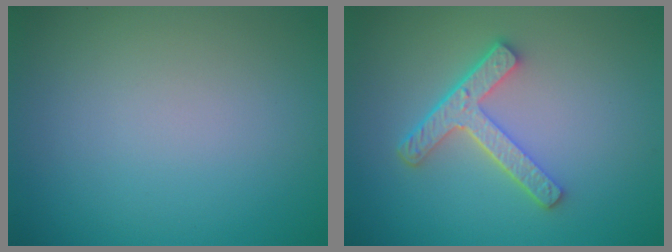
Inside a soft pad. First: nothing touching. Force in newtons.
{"total": 4.3, "press": 3.2, "slide": 2.8}